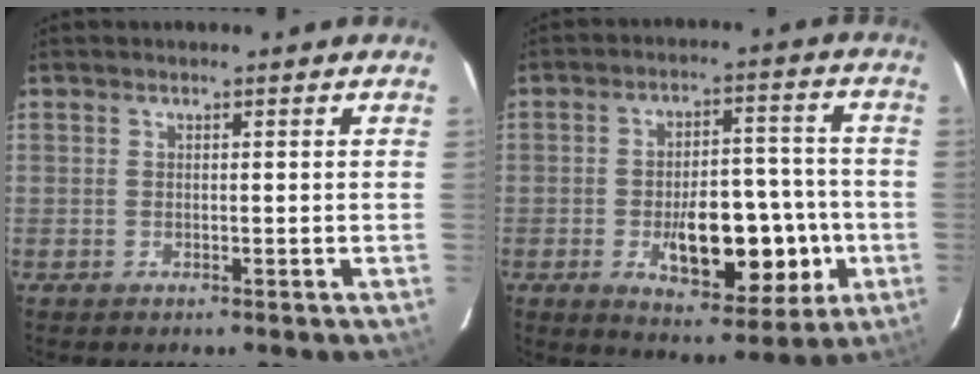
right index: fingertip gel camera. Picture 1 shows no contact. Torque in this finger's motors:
{"motor_torque": [1.19, -0.95, 0.63, 0.10]}